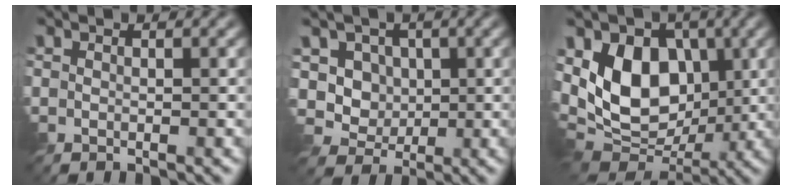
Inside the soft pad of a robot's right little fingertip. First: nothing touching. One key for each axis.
{"total": 5.5, "fx": 1.5, "fy": 4.8, "fz": 2.5, "tx": -0.060, "ty": -0.002, "tz": 0.025}
{"total": 9.5, "fx": 1.6, "fy": 6.7, "fz": 6.6, "tx": -0.121, "ty": -0.010, "tz": 0.016}